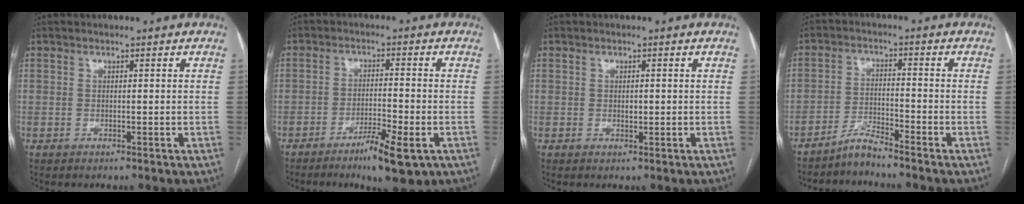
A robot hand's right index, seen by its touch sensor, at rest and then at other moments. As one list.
[{"total": 7.2, "force": [-4.1, 1.0, 5.9], "torque": [-0.097, -0.010, -0.061]}, {"total": 1.0, "force": [0.0, 0.6, 0.8], "torque": [-0.013, 0.000, 0.001]}, {"total": 3.6, "force": [-3.5, -0.5, 0.9], "torque": [-0.017, -0.017, -0.071]}]